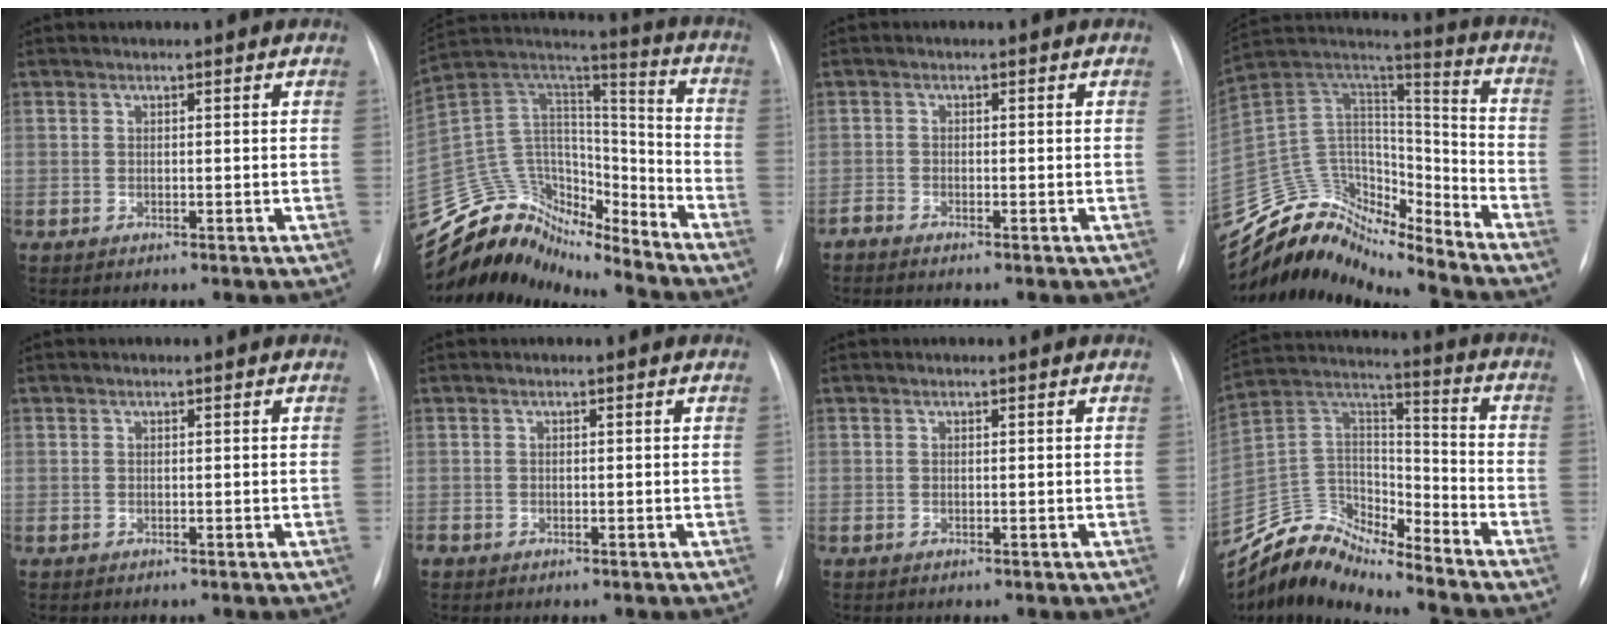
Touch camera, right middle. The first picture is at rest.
{"total": 16.4, "force": [-15.5, 5.4, 1.5], "torque": [-0.031, 0.103, -0.267]}
{"total": 1.2, "force": [-1.1, -0.2, 0.3], "torque": [-0.012, -0.005, -0.022]}
{"total": 16.5, "force": [-16.1, 3.7, 1.3], "torque": [-0.026, 0.103, -0.279]}
{"total": 0.0}
{"total": 0.6, "force": [-0.4, 0.4, 0.2], "torque": [-0.004, 0.001, -0.005]}
{"total": 0.0}
{"total": 12.8, "force": [-12.4, 2.6, 2.0], "torque": [-0.046, 0.078, -0.235]}